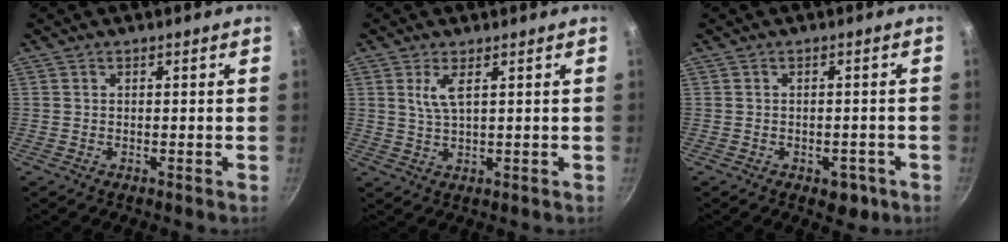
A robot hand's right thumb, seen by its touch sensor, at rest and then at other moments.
{"total": 3.5, "force": [1.4, 0.9, 3.1], "torque": [-0.069, -0.007, 0.035]}
{"total": 3.5, "force": [-1.8, 2.1, 2.1], "torque": [-0.009, 0.009, -0.019]}